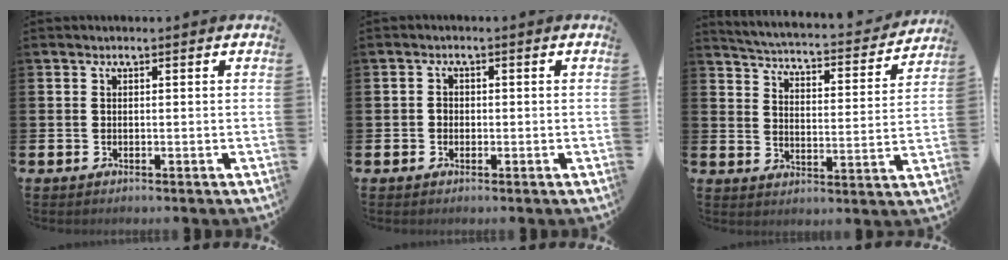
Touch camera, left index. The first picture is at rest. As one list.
[{"total": 1.3, "force": [-0.3, 1.2, 0.5], "torque": [0.004, 0.001, -0.010]}, {"total": 4.0, "force": [3.8, 0.6, 1.0], "torque": [-0.043, -0.035, 0.056]}]